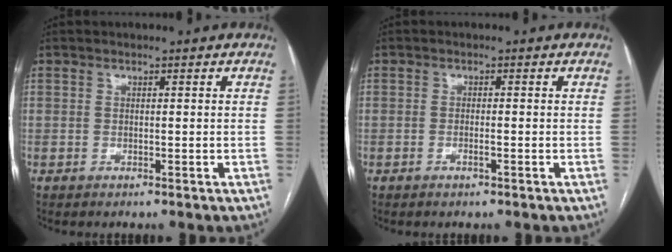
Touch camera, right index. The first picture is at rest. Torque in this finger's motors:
{"motor_torque": [0.03, 0.24, -0.04, 0.00]}